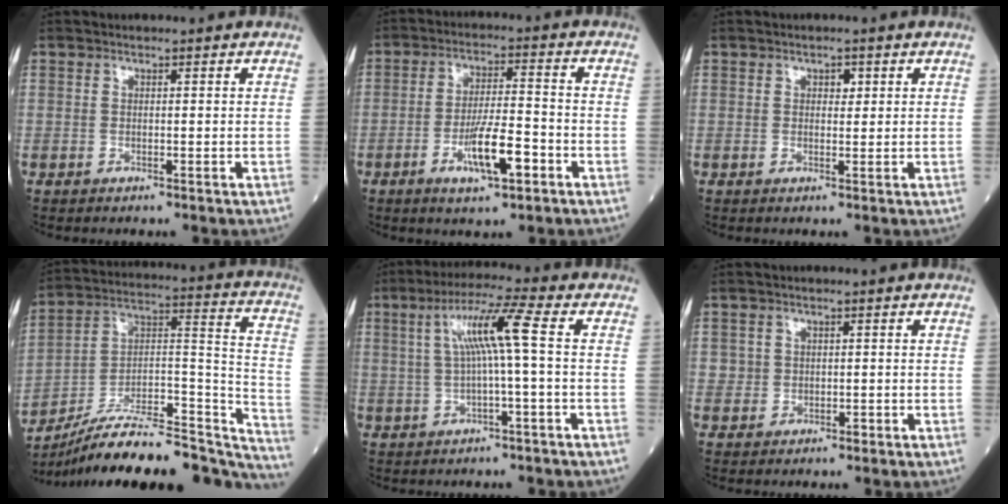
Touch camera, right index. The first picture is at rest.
{"total": 8.7, "force": [-3.8, 1.7, 7.7], "torque": [-0.145, -0.003, -0.062]}
{"total": 1.5, "force": [0.6, 0.9, 1.0], "torque": [-0.011, 0.000, 0.007]}
{"total": 29.4, "force": [-25.2, 6.9, 13.3], "torque": [-0.159, 0.027, -0.375]}
{"total": 7.9, "force": [0.9, -0.7, 7.8], "torque": [-0.144, 0.020, 0.020]}
{"total": 1.9, "force": [0.1, 1.8, 0.3], "torque": [-0.005, 0.002, 0.004]}